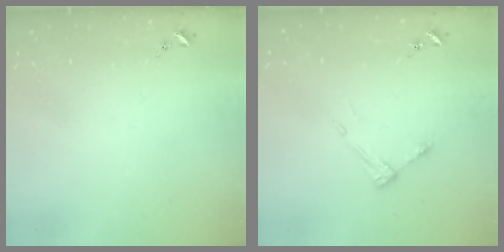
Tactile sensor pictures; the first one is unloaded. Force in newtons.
{"total": 6.4, "press": 6.4, "slide": 0.4}